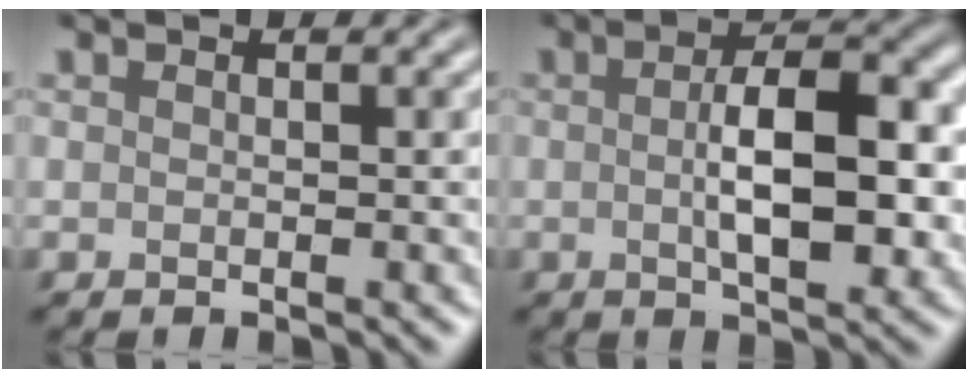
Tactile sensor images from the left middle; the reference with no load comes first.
{"total": 7.5, "force": [-0.1, 3.0, 6.9], "torque": [-0.112, 0.001, -0.003]}